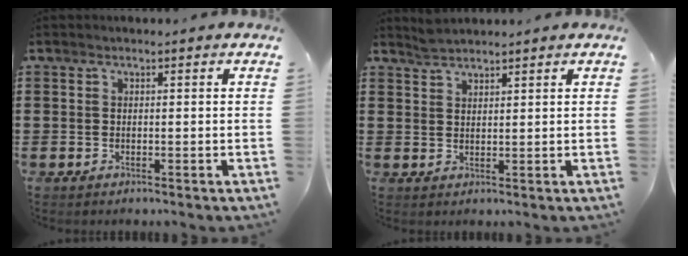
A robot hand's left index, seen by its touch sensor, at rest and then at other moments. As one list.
[{"total": 2.0, "force": [2.0, 0.1, 0.2], "torque": [-0.009, 0.002, 0.040]}]